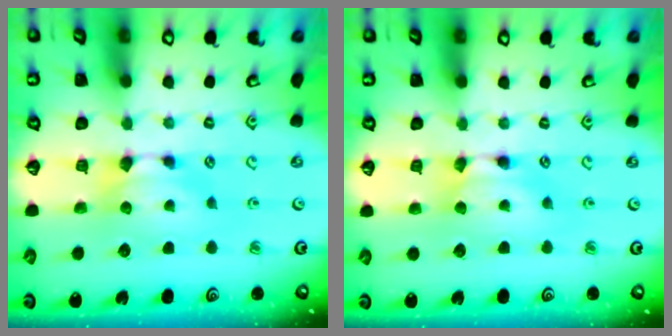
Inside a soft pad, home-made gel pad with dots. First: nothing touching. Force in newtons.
{"total": 1.8, "press": 1.8, "slide": 0.1}